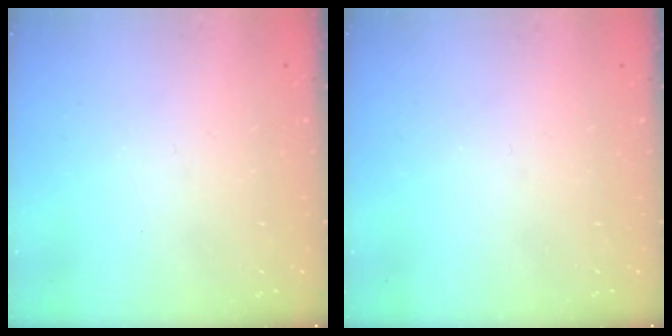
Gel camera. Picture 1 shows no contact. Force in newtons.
{"total": 0.0}